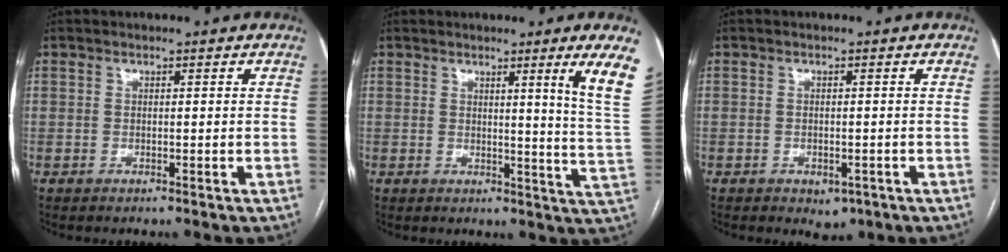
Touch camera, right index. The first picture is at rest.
{"total": 8.9, "force": [5.3, -2.6, 6.7], "torque": [-0.080, -0.057, 0.049]}
{"total": 2.3, "force": [-1.1, 1.6, 1.2], "torque": [-0.006, 0.001, -0.004]}